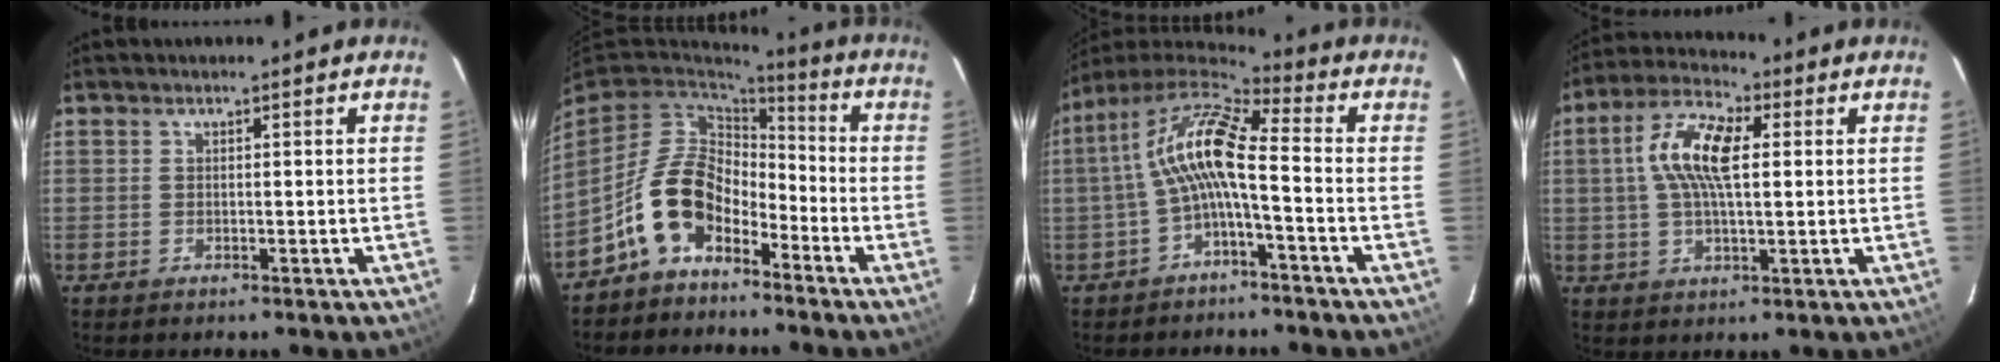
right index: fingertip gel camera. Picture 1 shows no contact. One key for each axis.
{"total": 11.4, "fx": -6.6, "fy": 6.7, "fz": 6.5, "tx": -0.134, "ty": 0.023, "tz": -0.125}
{"total": 10.9, "fx": -1.3, "fy": 2.2, "fz": 10.6, "tx": -0.212, "ty": 0.020, "tz": -0.030}
{"total": 10.7, "fx": 1.8, "fy": 4.2, "fz": 9.7, "tx": -0.189, "ty": 0.022, "tz": 0.027}